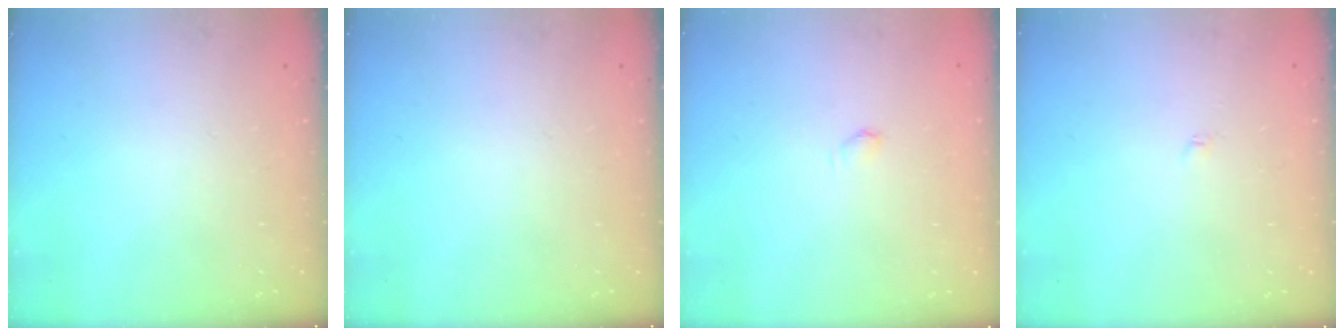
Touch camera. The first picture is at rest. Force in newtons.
{"total": 0.0}
{"total": 3.5, "press": 3.4, "slide": 0.7}
{"total": 1.8, "press": 1.7, "slide": 0.3}